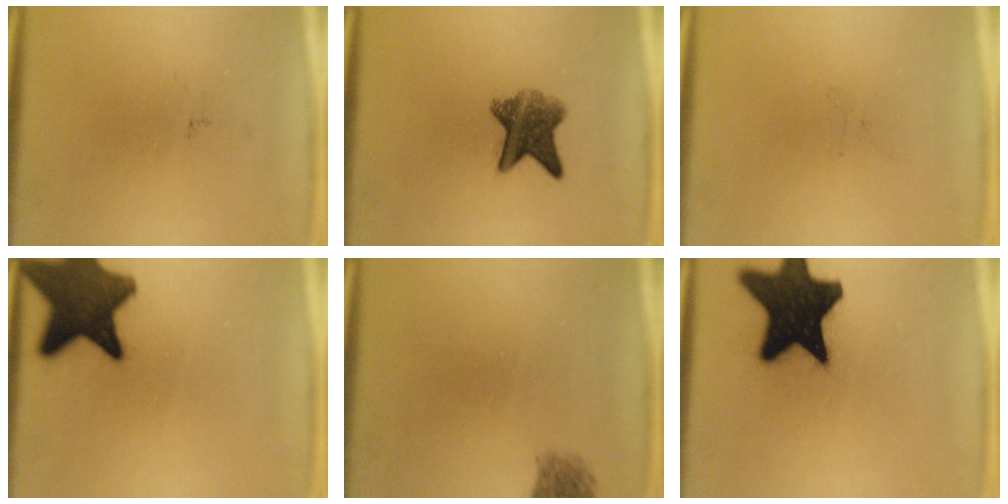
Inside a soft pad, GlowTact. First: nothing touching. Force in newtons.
{"total": 7.0}
{"total": 0.0}
{"total": 13.7}
{"total": 1.8}
{"total": 19.8}